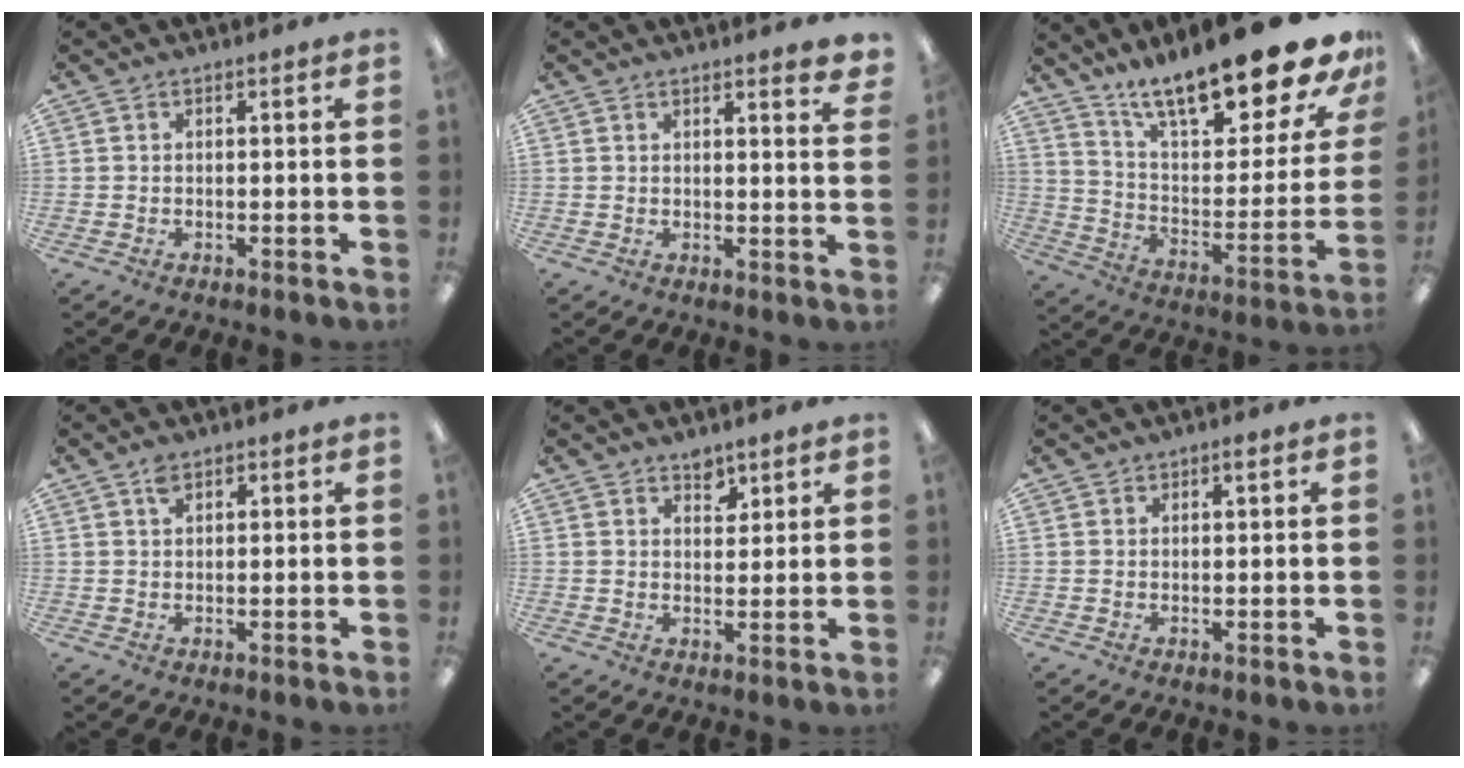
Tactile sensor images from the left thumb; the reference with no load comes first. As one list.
[{"total": 2.6, "force": [2.3, 0.1, 1.3], "torque": [-0.007, -0.017, 0.035]}, {"total": 23.1, "force": [17.4, 5.9, 13.9], "torque": [-0.204, -0.124, 0.287]}, {"total": 2.3, "force": [1.3, 1.4, 1.2], "torque": [-0.020, -0.001, 0.022]}, {"total": 3.7, "force": [3.0, 1.9, 1.0], "torque": [0.009, -0.024, 0.050]}, {"total": 1.3, "force": [0.9, 0.6, 0.7], "torque": [-0.015, 0.003, 0.016]}]